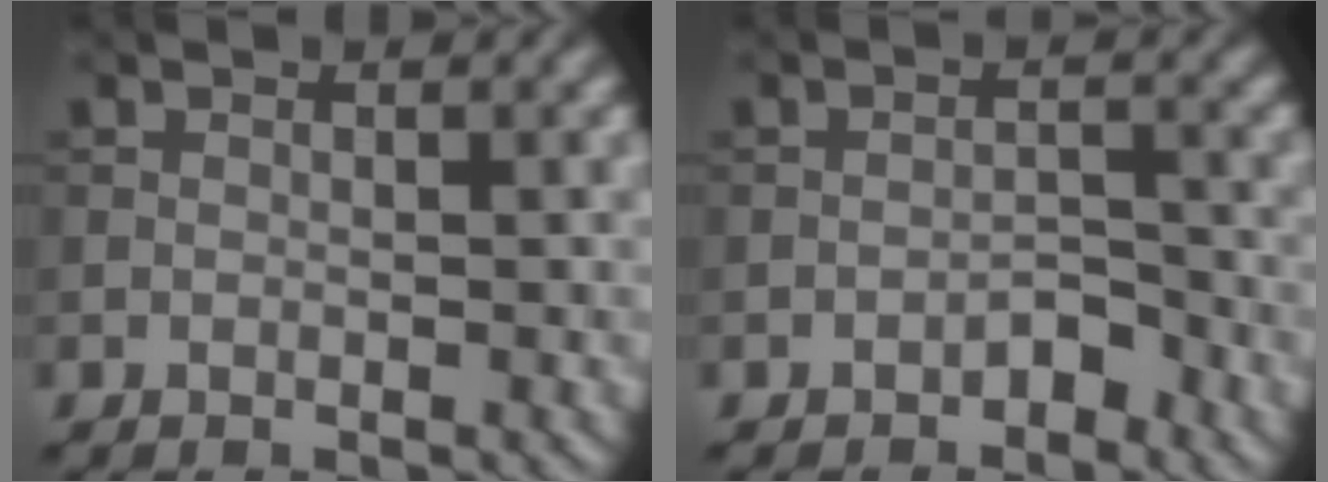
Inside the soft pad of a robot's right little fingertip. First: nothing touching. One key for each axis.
{"total": 1.8, "fx": -1.4, "fy": 0.8, "fz": 0.9, "tx": -0.011, "ty": 0.007, "tz": -0.026}